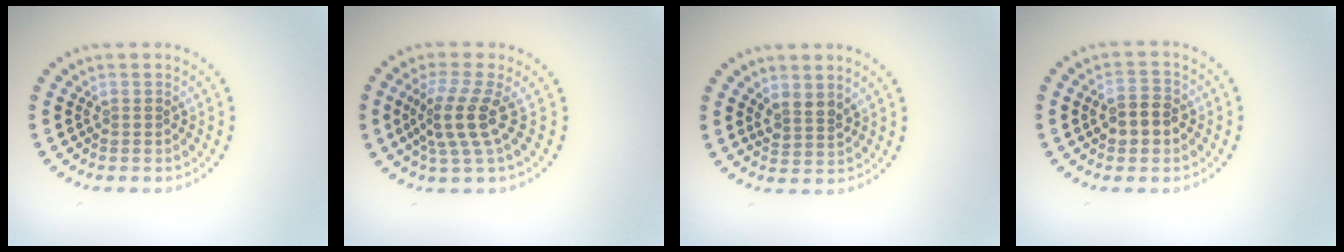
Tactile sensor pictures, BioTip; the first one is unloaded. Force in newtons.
{"total": 3.8, "press": 2.8, "slide": 2.6}
{"total": 1.8, "press": 1.4, "slide": 1.0}
{"total": 2.9, "press": 2.9, "slide": 0.3}